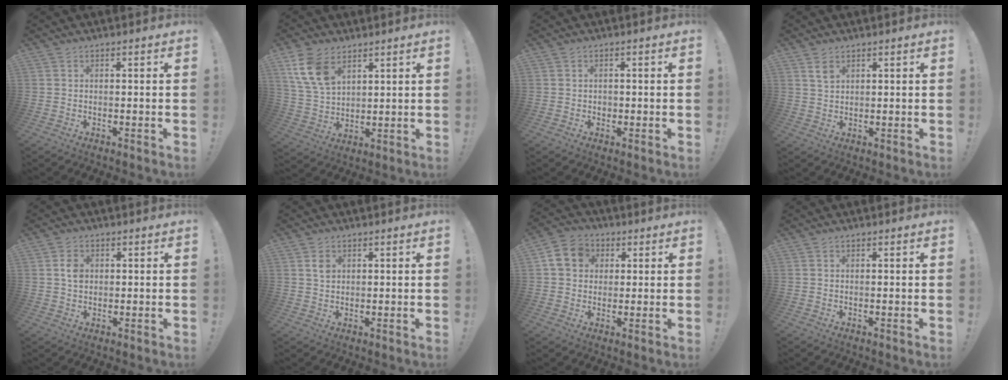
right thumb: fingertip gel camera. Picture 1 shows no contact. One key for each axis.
{"total": 11.6, "fx": 6.6, "fy": 7.2, "fz": 6.3, "tx": -0.128, "ty": -0.022, "tz": 0.131}
{"total": 1.2, "fx": -0.2, "fy": 1.1, "fz": 0.4, "tx": -0.001, "ty": 0.001, "tz": -0.006}
{"total": 3.4, "fx": 2.1, "fy": 2.1, "fz": 1.7, "tx": -0.018, "ty": -0.012, "tz": 0.037}
{"total": 3.9, "fx": 0.6, "fy": 3.1, "fz": 2.3, "tx": -0.028, "ty": -0.001, "tz": 0.009}
{"total": 2.7, "fx": 1.2, "fy": 2.1, "fz": 1.3, "tx": -0.011, "ty": -0.004, "tz": 0.019}
{"total": 9.8, "fx": 2.5, "fy": 8.4, "fz": 4.4, "tx": -0.068, "ty": 0.009, "tz": 0.055}
{"total": 0.0}